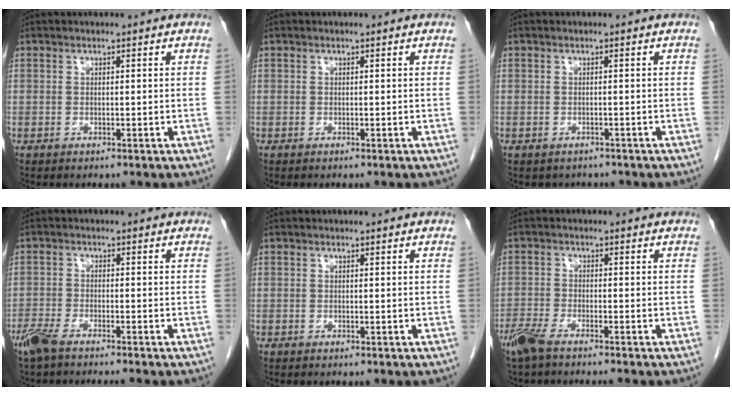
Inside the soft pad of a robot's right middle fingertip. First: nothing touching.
{"total": 0.0}
{"total": 2.4, "force": [-2.0, 1.3, 0.1], "torque": [-0.001, 0.003, -0.026]}
{"total": 6.6, "force": [-5.5, 0.4, 3.5], "torque": [-0.059, -0.015, -0.096]}
{"total": 0.0}
{"total": 5.9, "force": [-4.9, 0.4, 3.2], "torque": [-0.059, -0.015, -0.089]}